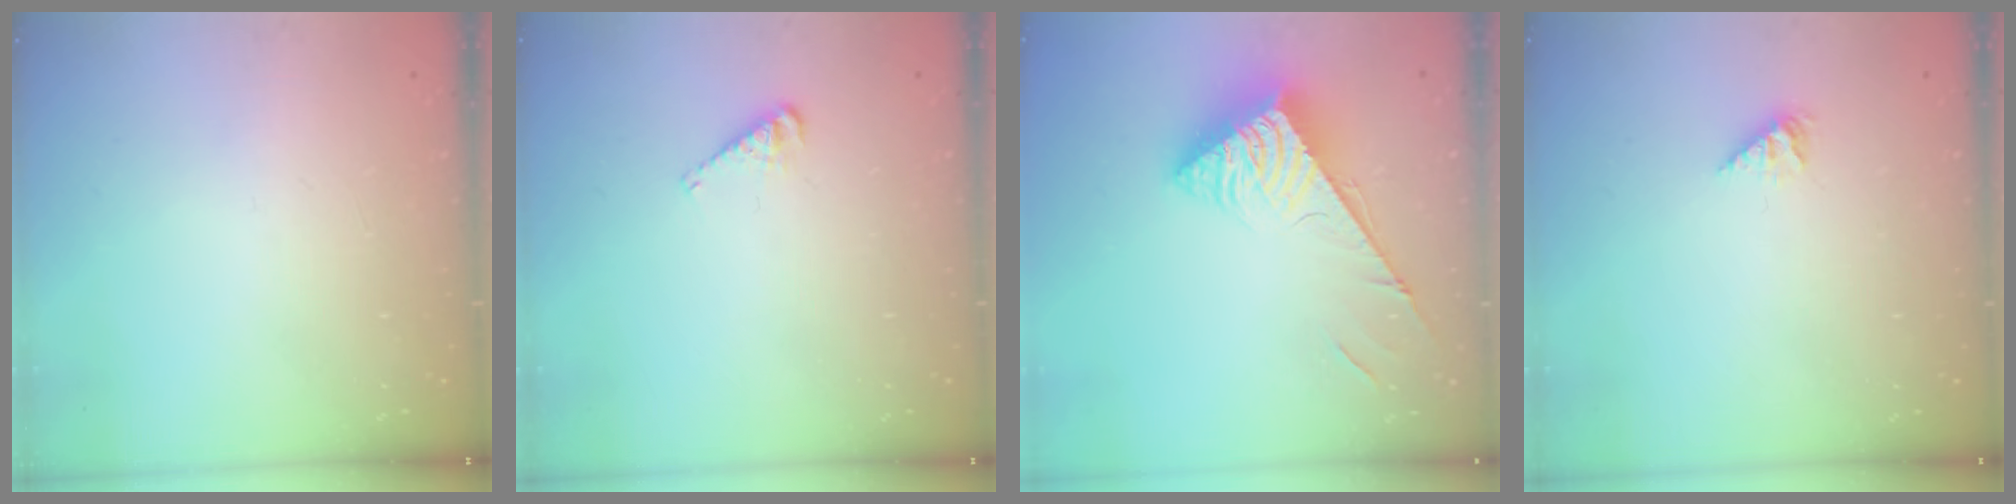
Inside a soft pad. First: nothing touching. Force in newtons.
{"total": 4.3, "press": 4.3, "slide": 0.6}
{"total": 6.3, "press": 6.3, "slide": 0.4}
{"total": 1.8, "press": 1.7, "slide": 0.3}